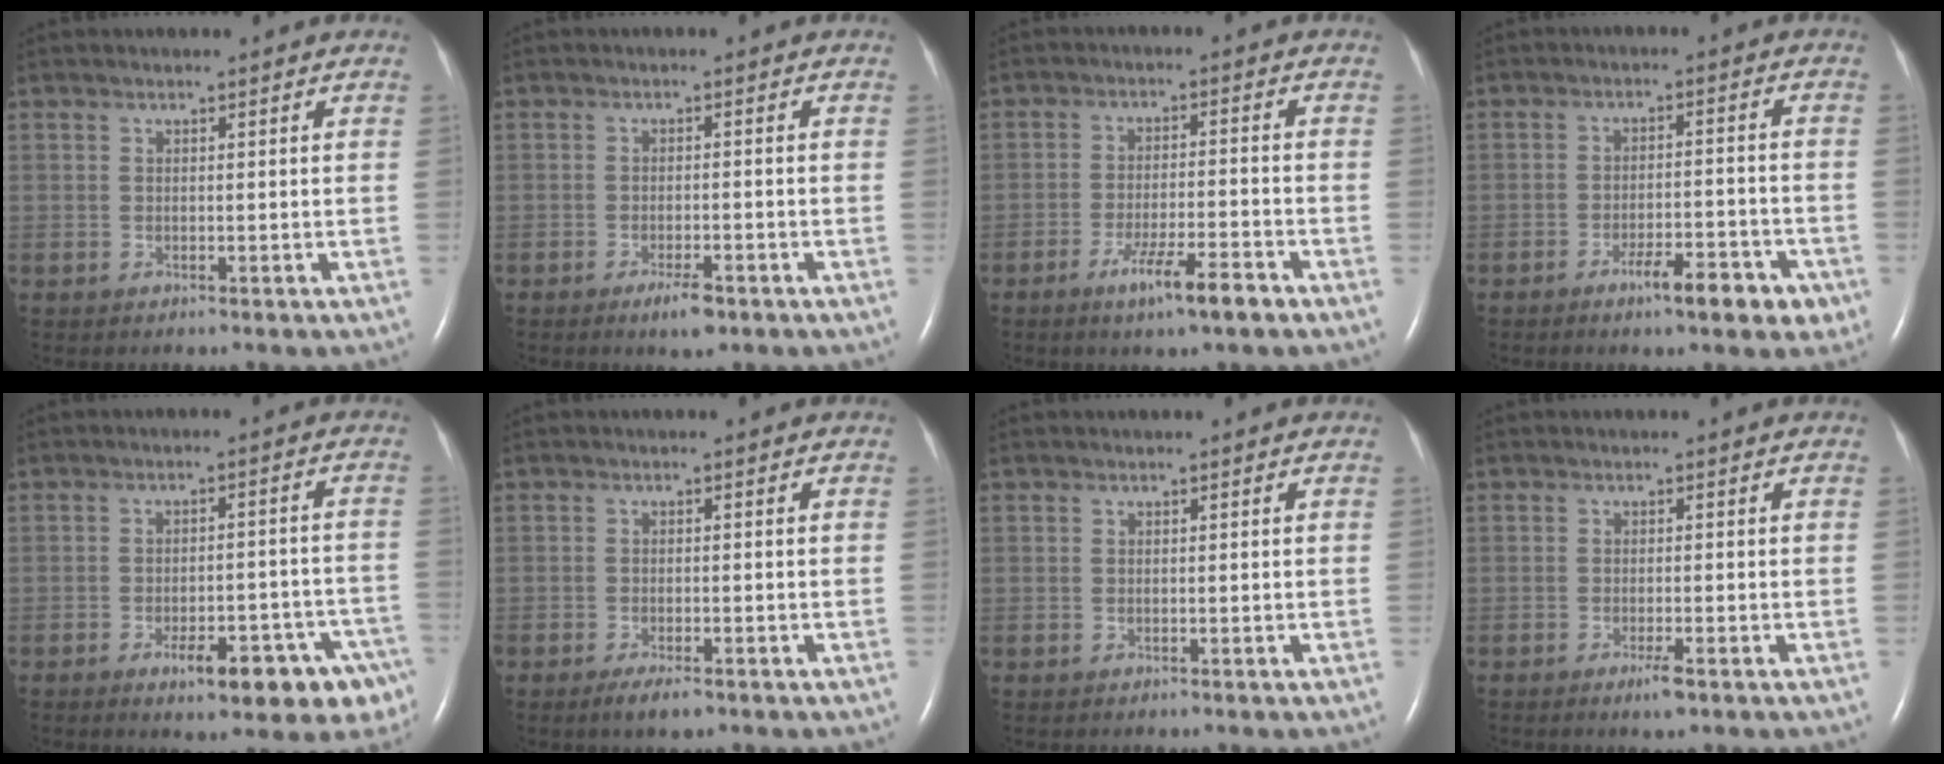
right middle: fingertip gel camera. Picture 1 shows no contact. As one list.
[{"total": 3.1, "force": [-2.1, 0.7, 2.3], "torque": [-0.044, -0.003, -0.031]}, {"total": 6.9, "force": [-4.4, 0.4, 5.3], "torque": [-0.098, -0.009, -0.072]}, {"total": 7.1, "force": [-4.3, 1.8, 5.4], "torque": [-0.073, 0.002, -0.058]}, {"total": 11.2, "force": [-6.9, 3.2, 8.2], "torque": [-0.073, 0.021, -0.084]}, {"total": 2.8, "force": [-1.9, 0.7, 1.9], "torque": [-0.039, -0.004, -0.030]}, {"total": 0.0}, {"total": 1.8, "force": [-1.1, 0.1, 1.4], "torque": [-0.030, -0.004, -0.018]}]